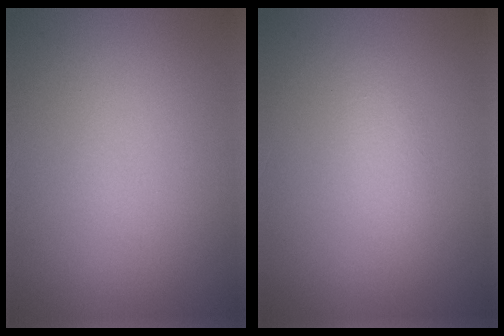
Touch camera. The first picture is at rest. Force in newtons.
{"total": 1.4, "press": 1.4, "slide": 0.1}